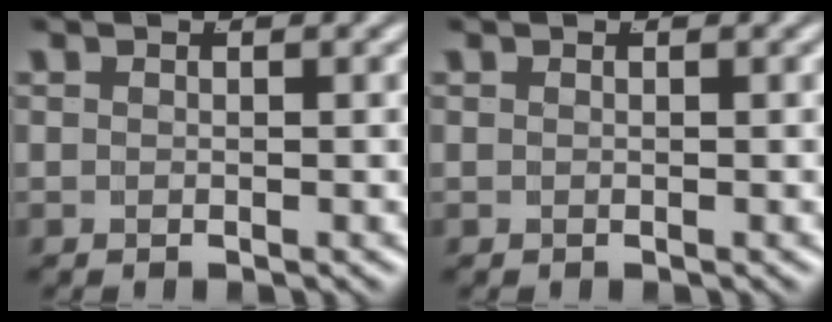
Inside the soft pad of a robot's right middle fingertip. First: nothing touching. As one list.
[{"total": 0.0}]